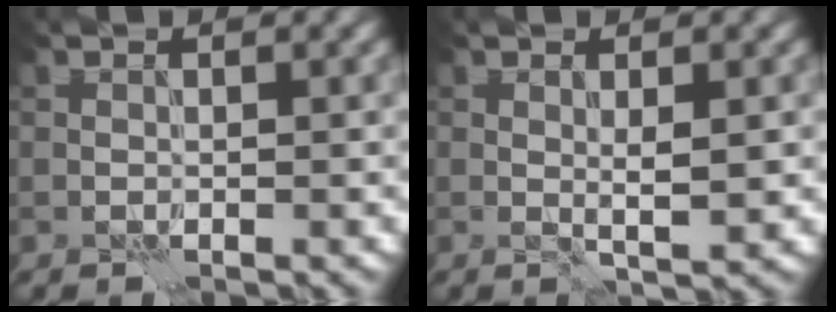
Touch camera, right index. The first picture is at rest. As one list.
[{"total": 2.0, "force": [0.2, 0.3, 2.0], "torque": [-0.033, -0.004, 0.004]}]